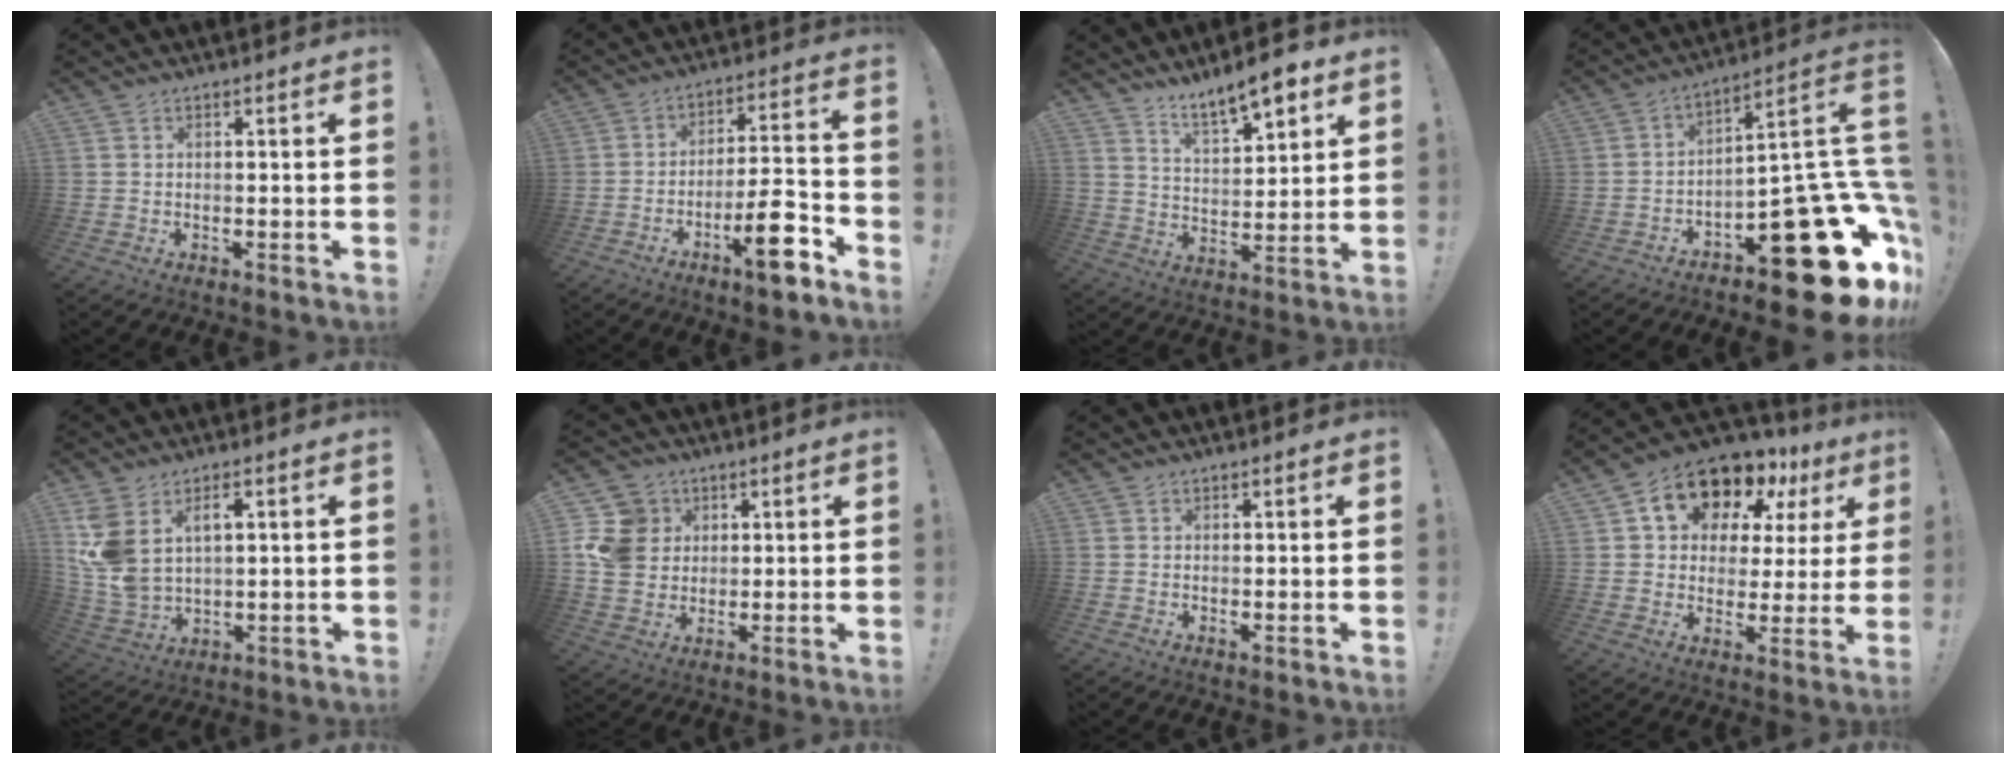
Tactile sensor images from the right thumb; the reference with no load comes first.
{"total": 12.9, "force": [-7.4, 3.3, 10.1], "torque": [-0.134, 0.047, -0.120]}
{"total": 9.9, "force": [7.9, 2.7, 5.4], "torque": [-0.079, -0.054, 0.138]}
{"total": 25.3, "force": [-12.4, 9.6, 19.9], "torque": [-0.196, 0.056, -0.189]}
{"total": 11.1, "force": [4.4, 7.0, 7.4], "torque": [-0.158, -0.018, 0.083]}
{"total": 12.0, "force": [2.4, 10.8, 4.7], "torque": [-0.088, -0.004, 0.053]}
{"total": 0.5, "force": [0.3, 0.2, 0.4], "torque": [0.001, -0.003, 0.004]}
{"total": 14.8, "force": [10.2, 8.3, 6.6], "torque": [-0.098, -0.080, 0.182]}